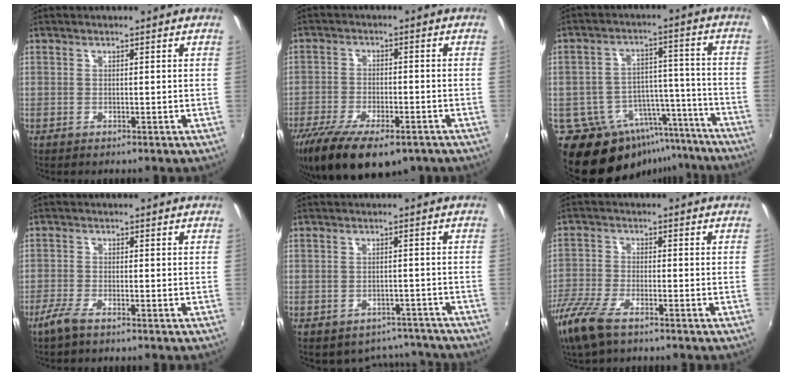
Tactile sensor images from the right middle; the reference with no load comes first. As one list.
[{"total": 18.3, "force": [-12.3, 7.5, 11.3], "torque": [-0.237, -0.054, -0.193]}, {"total": 17.2, "force": [-13.9, 8.8, 4.9], "torque": [-0.092, 0.035, -0.186]}, {"total": 3.4, "force": [-2.5, 0.7, 2.2], "torque": [-0.061, -0.007, -0.053]}, {"total": 6.8, "force": [-5.4, 4.0, 1.0], "torque": [-0.019, 0.017, -0.058]}, {"total": 10.7, "force": [-7.6, 3.5, 6.7], "torque": [-0.168, -0.036, -0.155]}]